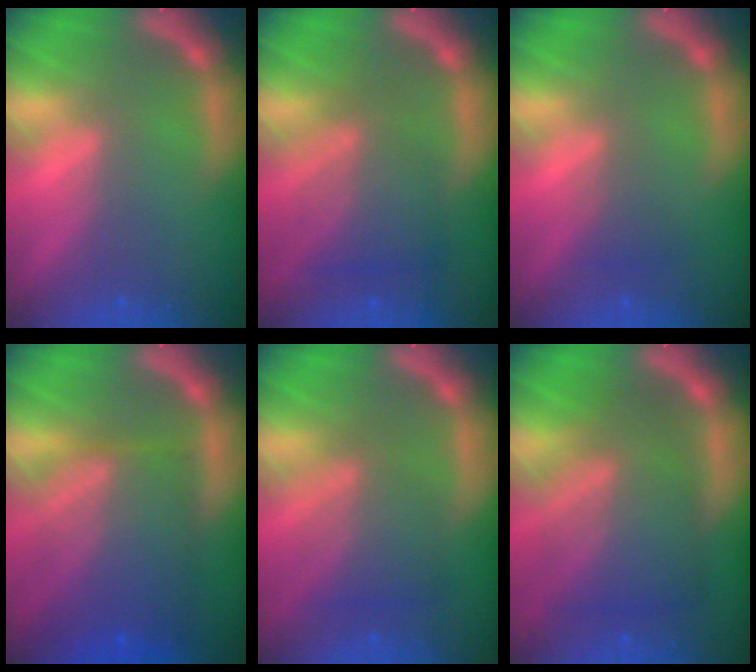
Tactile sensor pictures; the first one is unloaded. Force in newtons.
{"total": 5.5}
{"total": 1.5}
{"total": 9.1}
{"total": 5.0}
{"total": 8.7}